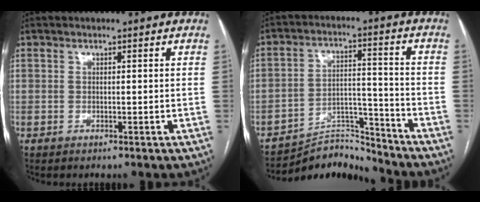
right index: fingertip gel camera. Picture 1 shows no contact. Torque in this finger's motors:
{"motor_torque": [-1.31, -0.03, -0.86, -0.18]}